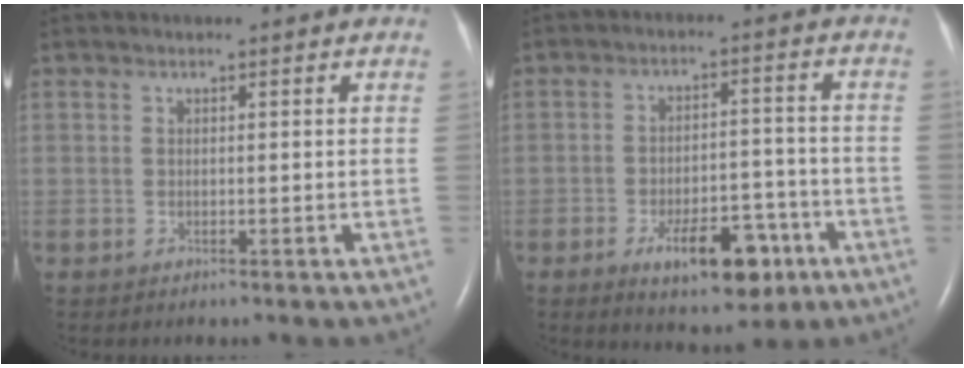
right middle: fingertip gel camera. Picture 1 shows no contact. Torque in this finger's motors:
{"motor_torque": [1.28, -0.86, 0.21, 0.06]}